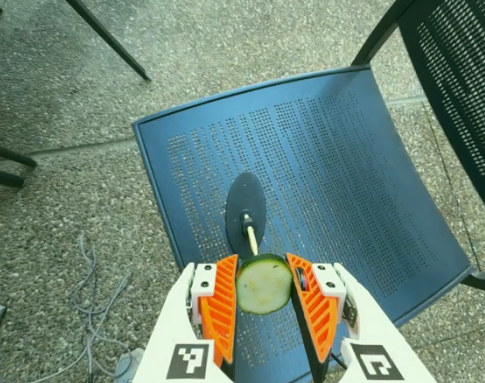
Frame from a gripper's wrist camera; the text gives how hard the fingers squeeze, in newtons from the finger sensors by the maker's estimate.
{"total": 11.8, "left": 11.7, "right": 11.9}